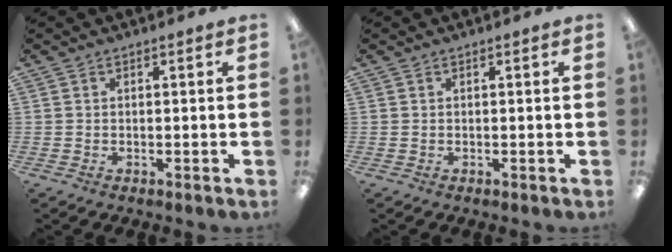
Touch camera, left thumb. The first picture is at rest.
{"total": 0.0}